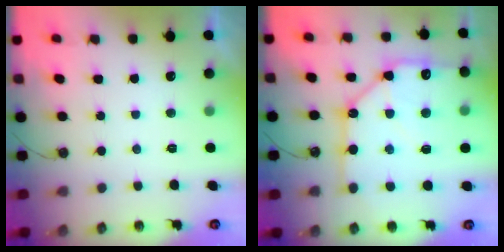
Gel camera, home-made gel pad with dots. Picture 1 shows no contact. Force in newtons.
{"total": 18.9, "press": 18.7, "slide": 2.3}